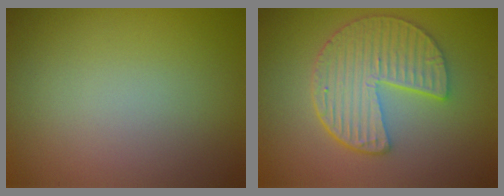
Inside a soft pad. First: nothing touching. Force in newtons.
{"total": 6.2, "press": 4.7, "slide": 4.1}